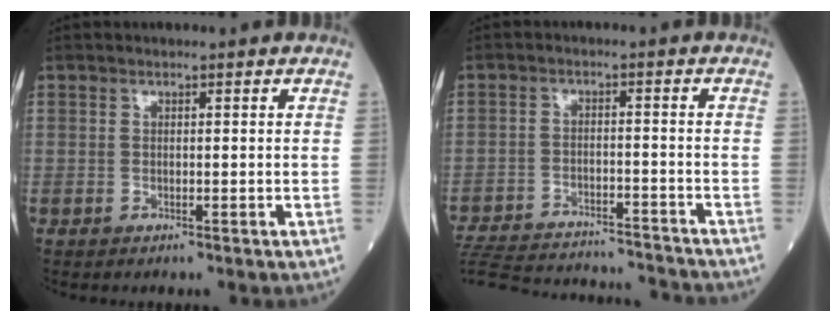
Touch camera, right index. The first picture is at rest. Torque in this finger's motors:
{"motor_torque": [-2.14, 0.00, -1.05, -0.21]}